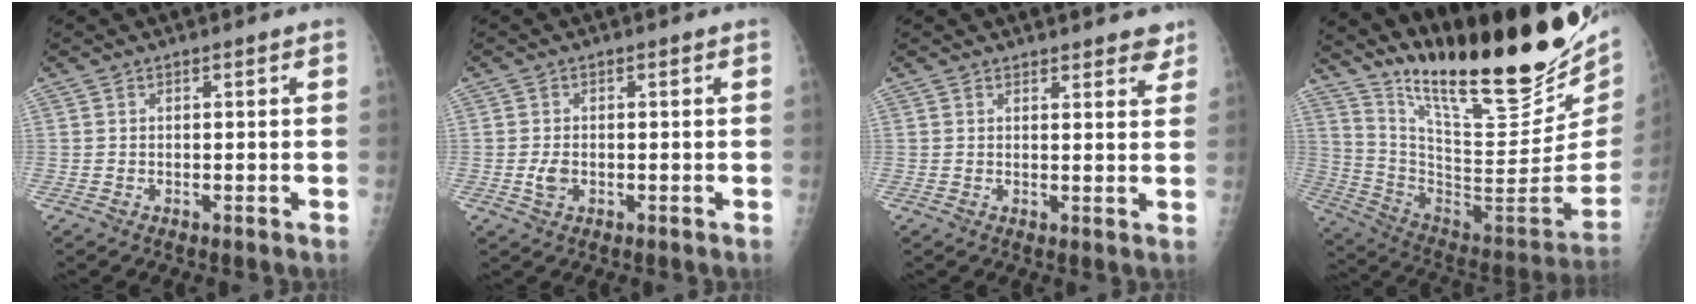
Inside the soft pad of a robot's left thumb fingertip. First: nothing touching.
{"total": 2.3, "force": [-0.4, 1.6, 1.7], "torque": [-0.031, 0.000, -0.007]}
{"total": 4.5, "force": [3.7, 1.6, 2.0], "torque": [0.001, -0.018, 0.042]}
{"total": 33.0, "force": [23.3, 8.3, 21.9], "torque": [-0.314, -0.121, 0.364]}